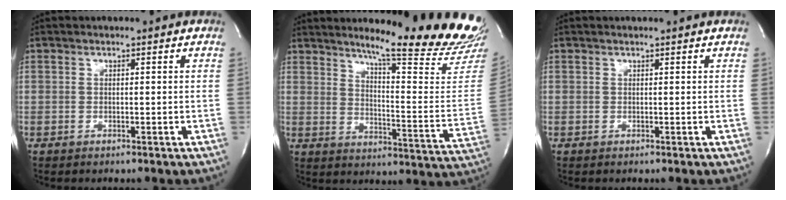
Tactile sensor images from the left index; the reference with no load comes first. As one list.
[{"total": 21.9, "force": [19.3, -0.3, 10.2], "torque": [-0.145, -0.116, 0.240]}, {"total": 1.1, "force": [1.0, 0.0, 0.4], "torque": [-0.010, 0.010, 0.016]}]